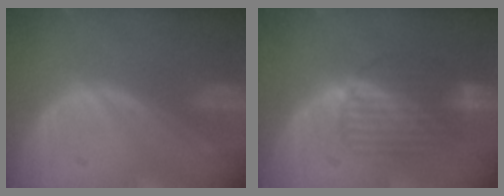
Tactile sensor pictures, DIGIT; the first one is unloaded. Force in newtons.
{"total": 8.0, "press": 7.6, "slide": 2.7}